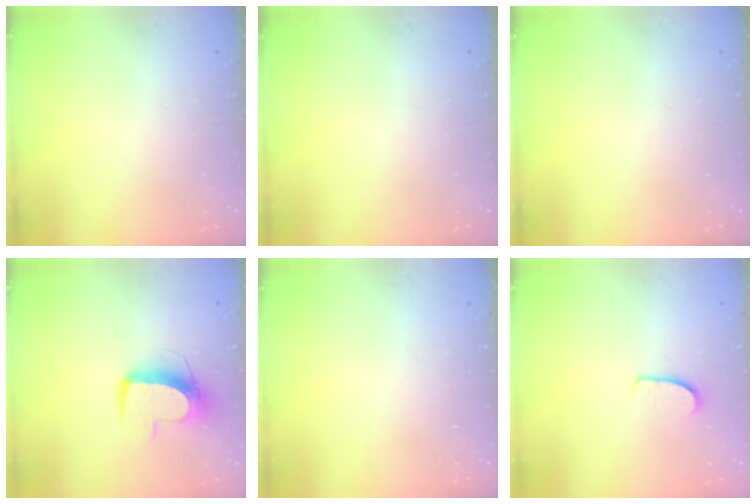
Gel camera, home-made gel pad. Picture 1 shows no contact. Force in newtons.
{"total": 0.0}
{"total": 0.0}
{"total": 10.4, "press": 10.3, "slide": 1.0}
{"total": 0.0}
{"total": 6.6, "press": 6.5, "slide": 0.4}